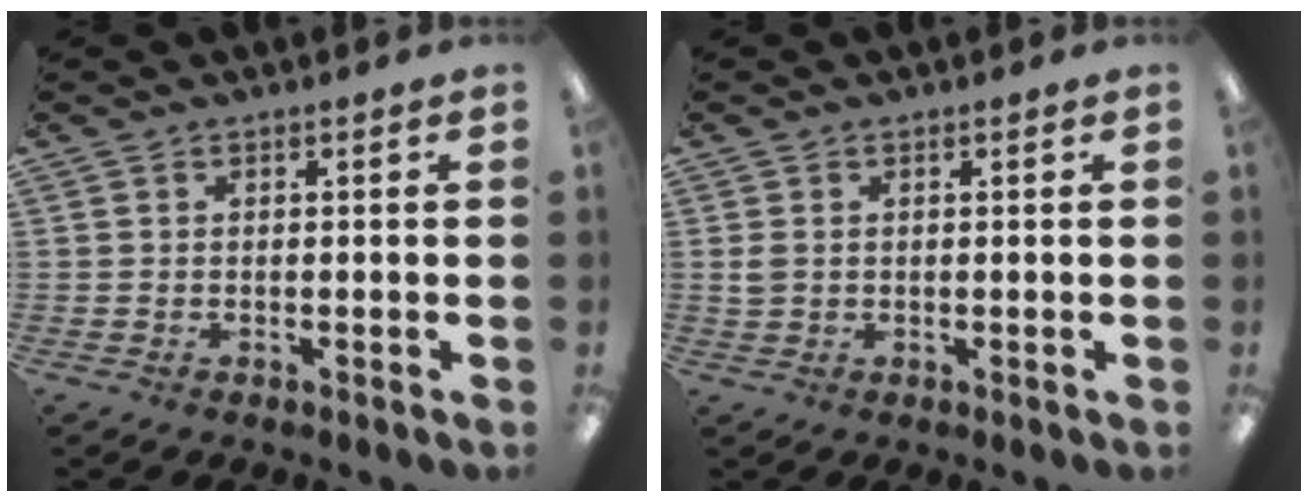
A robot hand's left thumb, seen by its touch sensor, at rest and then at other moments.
{"total": 1.9, "force": [0.7, 1.5, 0.9], "torque": [-0.021, 0.003, 0.012]}